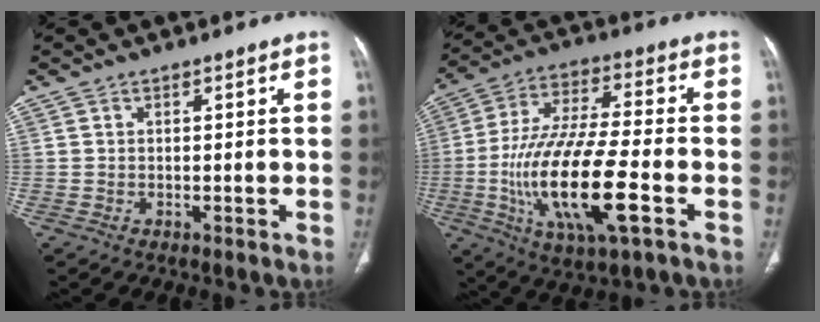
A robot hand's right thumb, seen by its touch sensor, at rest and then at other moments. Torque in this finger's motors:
{"motor_torque": [2.44, 2.56, 2.37, -0.39, 0.66]}